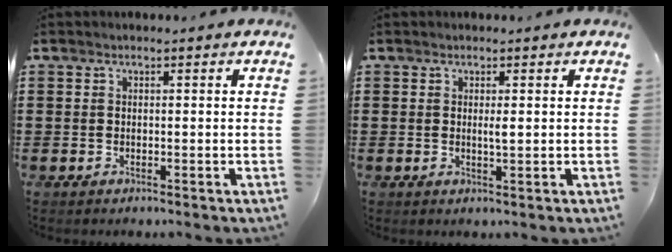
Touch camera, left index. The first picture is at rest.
{"total": 1.4, "force": [0.3, 0.1, 1.4], "torque": [-0.027, -0.001, 0.005]}